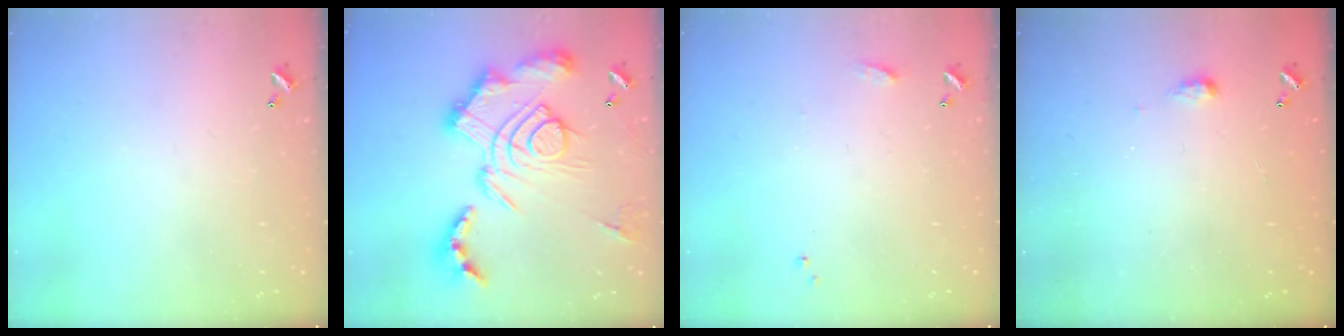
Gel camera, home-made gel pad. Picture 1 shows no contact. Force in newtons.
{"total": 3.6, "press": 2.9, "slide": 2.2}
{"total": 5.5, "press": 5.5, "slide": 0.7}
{"total": 3.4, "press": 3.4, "slide": 0.4}